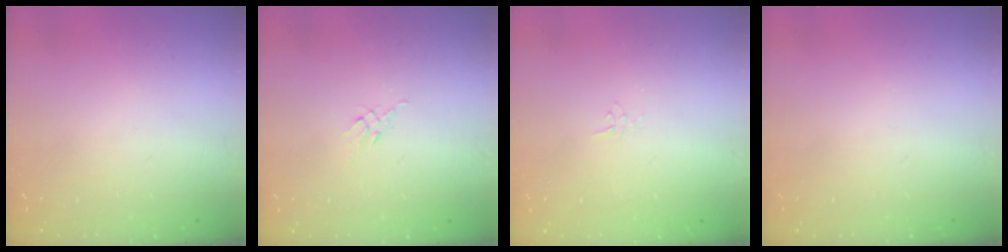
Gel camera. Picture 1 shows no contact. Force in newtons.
{"total": 2.6, "press": 2.5, "slide": 0.7}
{"total": 2.6, "press": 2.6, "slide": 0.3}
{"total": 0.0}